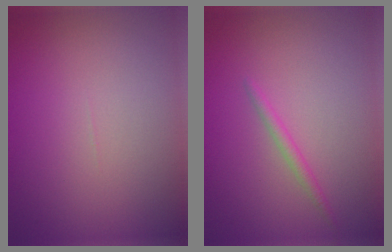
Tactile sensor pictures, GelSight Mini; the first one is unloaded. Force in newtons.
{"total": 1.0, "press": 1.0, "slide": 0.1}